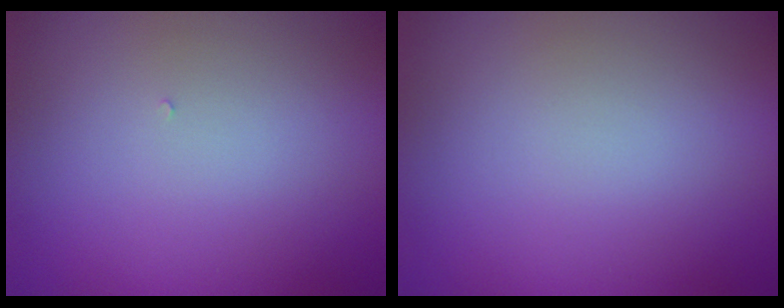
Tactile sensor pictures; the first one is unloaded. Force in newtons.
{"total": 0.0}